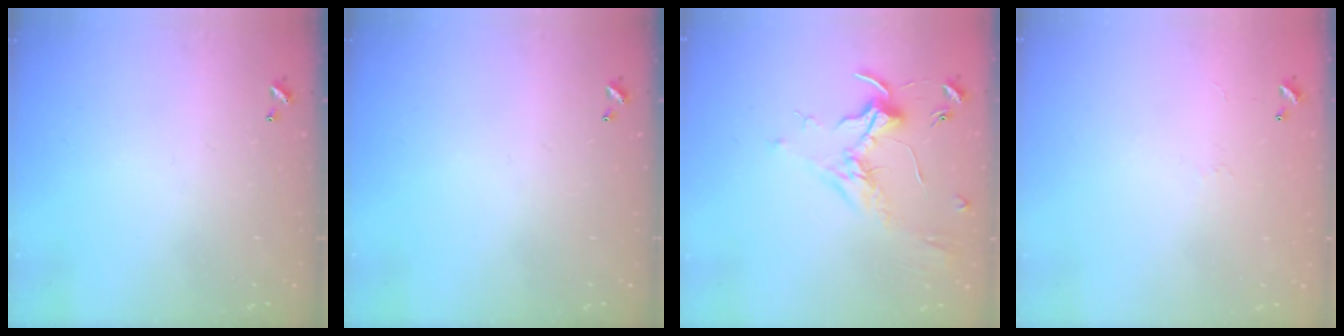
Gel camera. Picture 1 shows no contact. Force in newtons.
{"total": 0.0}
{"total": 1.7, "press": 1.5, "slide": 0.8}
{"total": 7.3, "press": 7.2, "slide": 0.8}